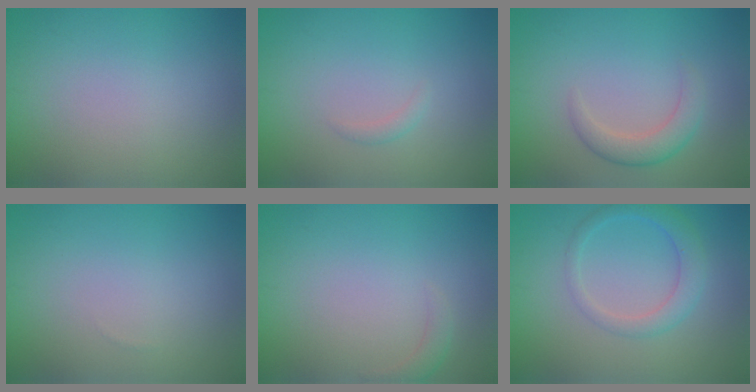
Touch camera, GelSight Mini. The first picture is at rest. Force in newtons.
{"total": 0.7, "press": 0.7, "slide": 0.0}
{"total": 2.6, "press": 2.6, "slide": 0.1}
{"total": 0.0}
{"total": 1.2, "press": 1.1, "slide": 0.2}
{"total": 2.7, "press": 2.7, "slide": 0.1}